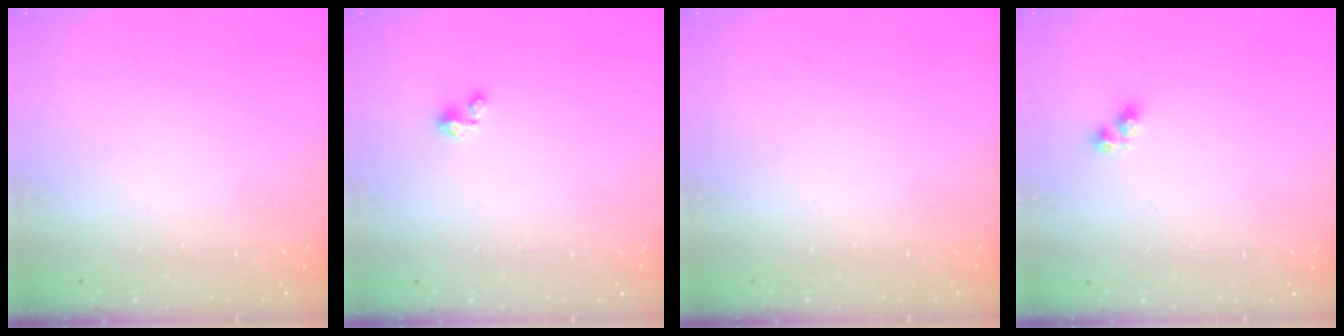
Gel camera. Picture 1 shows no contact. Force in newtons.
{"total": 1.8, "press": 1.8, "slide": 0.1}
{"total": 0.0}
{"total": 3.9, "press": 3.8, "slide": 0.4}